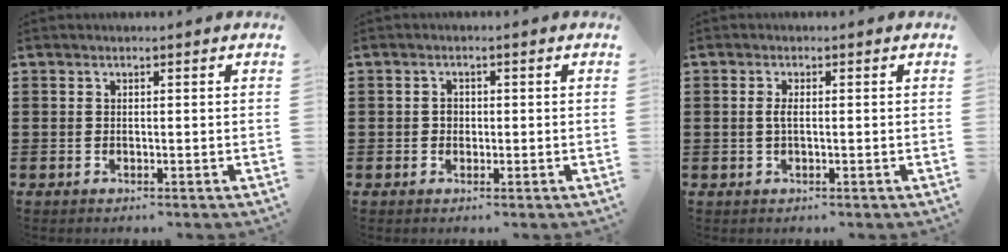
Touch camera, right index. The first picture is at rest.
{"total": 1.2, "force": [-0.1, 1.0, 0.6], "torque": [-0.015, 0.003, -0.002]}
{"total": 1.7, "force": [-0.1, 0.5, 1.6], "torque": [-0.039, -0.002, -0.005]}